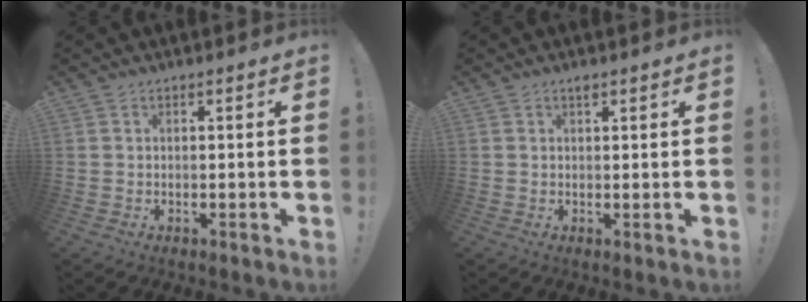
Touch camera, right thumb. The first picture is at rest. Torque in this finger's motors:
{"motor_torque": [-0.21, -0.08, -0.08, 0.15, -0.02]}